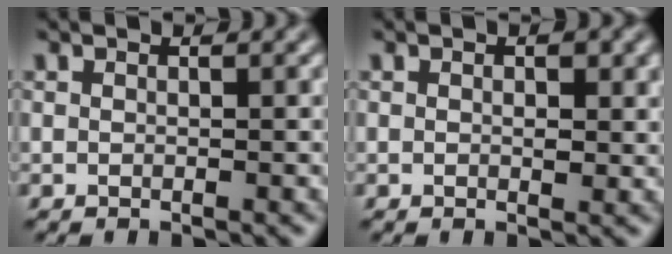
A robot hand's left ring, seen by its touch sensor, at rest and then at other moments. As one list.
[{"total": 1.4, "force": [0.2, 0.7, 1.2], "torque": [-0.015, 0.004, 0.010]}]